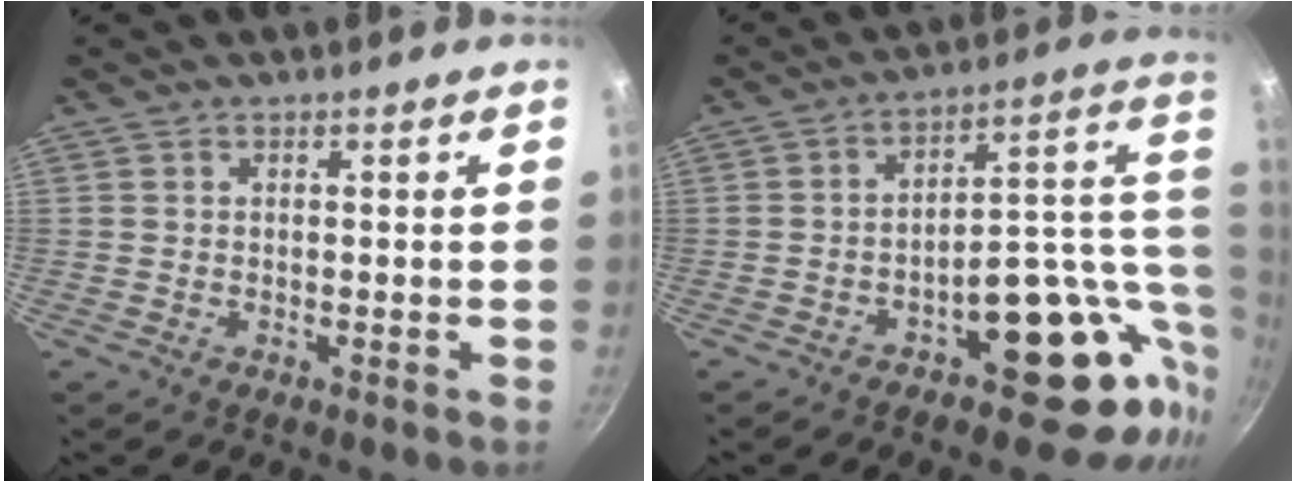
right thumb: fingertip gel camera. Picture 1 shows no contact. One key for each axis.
{"total": 19.7, "fx": -5.2, "fy": 10.9, "fz": 15.5, "tx": -0.119, "ty": 0.039, "tz": -0.064}